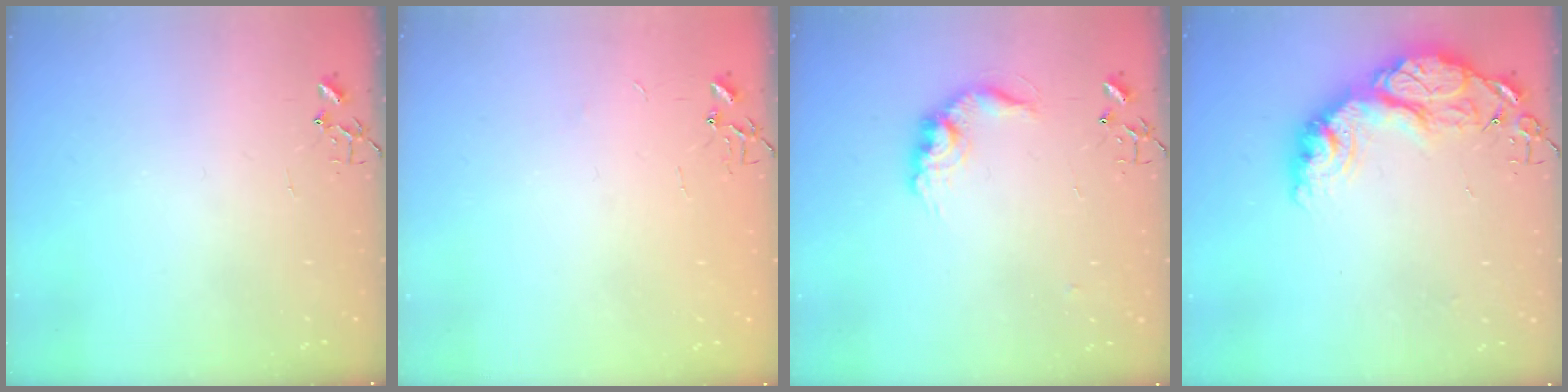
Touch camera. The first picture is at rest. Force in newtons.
{"total": 2.4, "press": 2.4, "slide": 0.3}
{"total": 11.9, "press": 11.9, "slide": 0.7}
{"total": 19.9, "press": 19.9, "slide": 1.4}